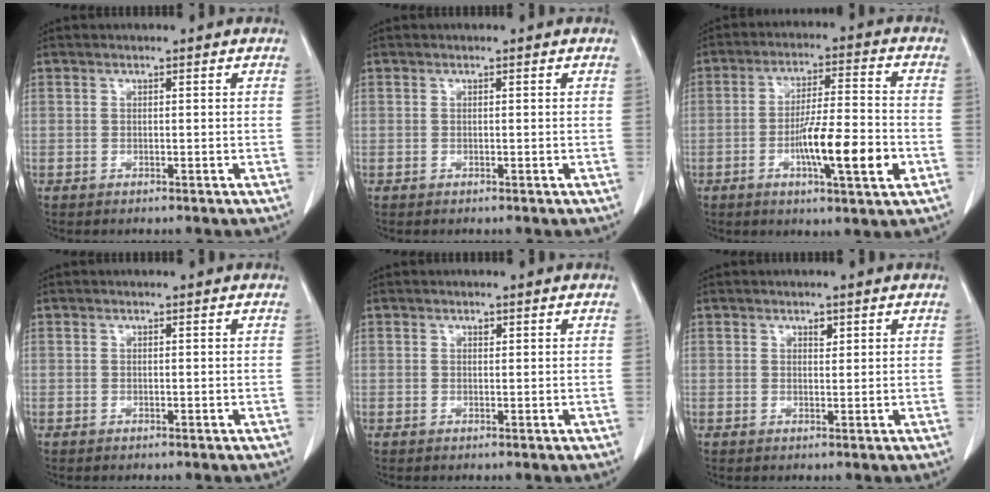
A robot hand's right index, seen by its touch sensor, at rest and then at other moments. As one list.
[{"total": 0.0}, {"total": 11.5, "force": [-3.6, 1.1, 10.9], "torque": [-0.182, -0.005, -0.060]}, {"total": 0.0}, {"total": 0.5, "force": [0.3, 0.3, 0.3], "torque": [-0.004, -0.001, 0.003]}, {"total": 1.1, "force": [0.7, 0.6, 0.6], "torque": [-0.006, -0.004, 0.009]}]